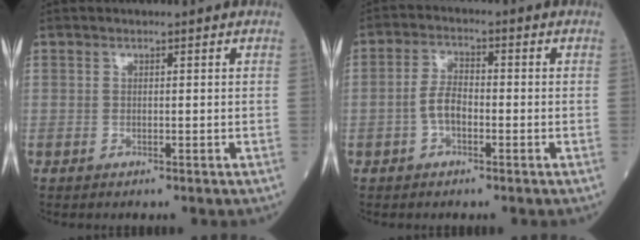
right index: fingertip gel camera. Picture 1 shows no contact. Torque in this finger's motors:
{"motor_torque": [0.78, -0.19, 0.37, 0.10]}